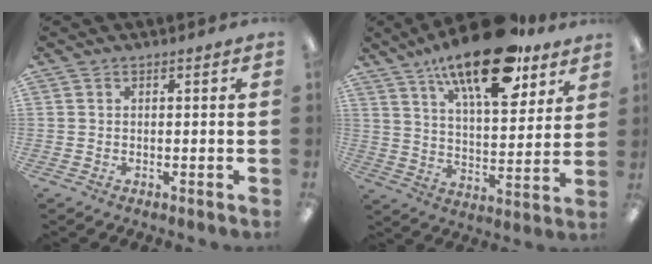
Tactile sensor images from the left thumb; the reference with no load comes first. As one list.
[{"total": 20.7, "force": [14.3, 7.5, 12.9], "torque": [-0.202, -0.073, 0.234]}]